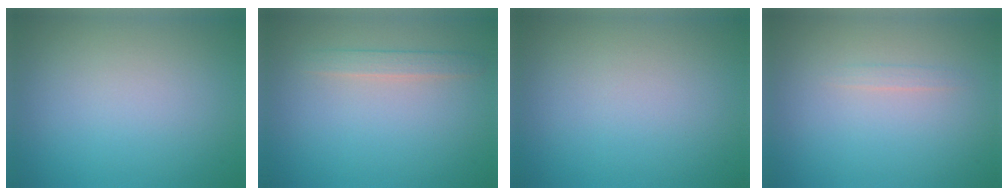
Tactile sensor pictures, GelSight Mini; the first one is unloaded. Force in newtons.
{"total": 1.5, "press": 1.5, "slide": 0.1}
{"total": 0.0}
{"total": 0.6, "press": 0.6, "slide": 0.0}